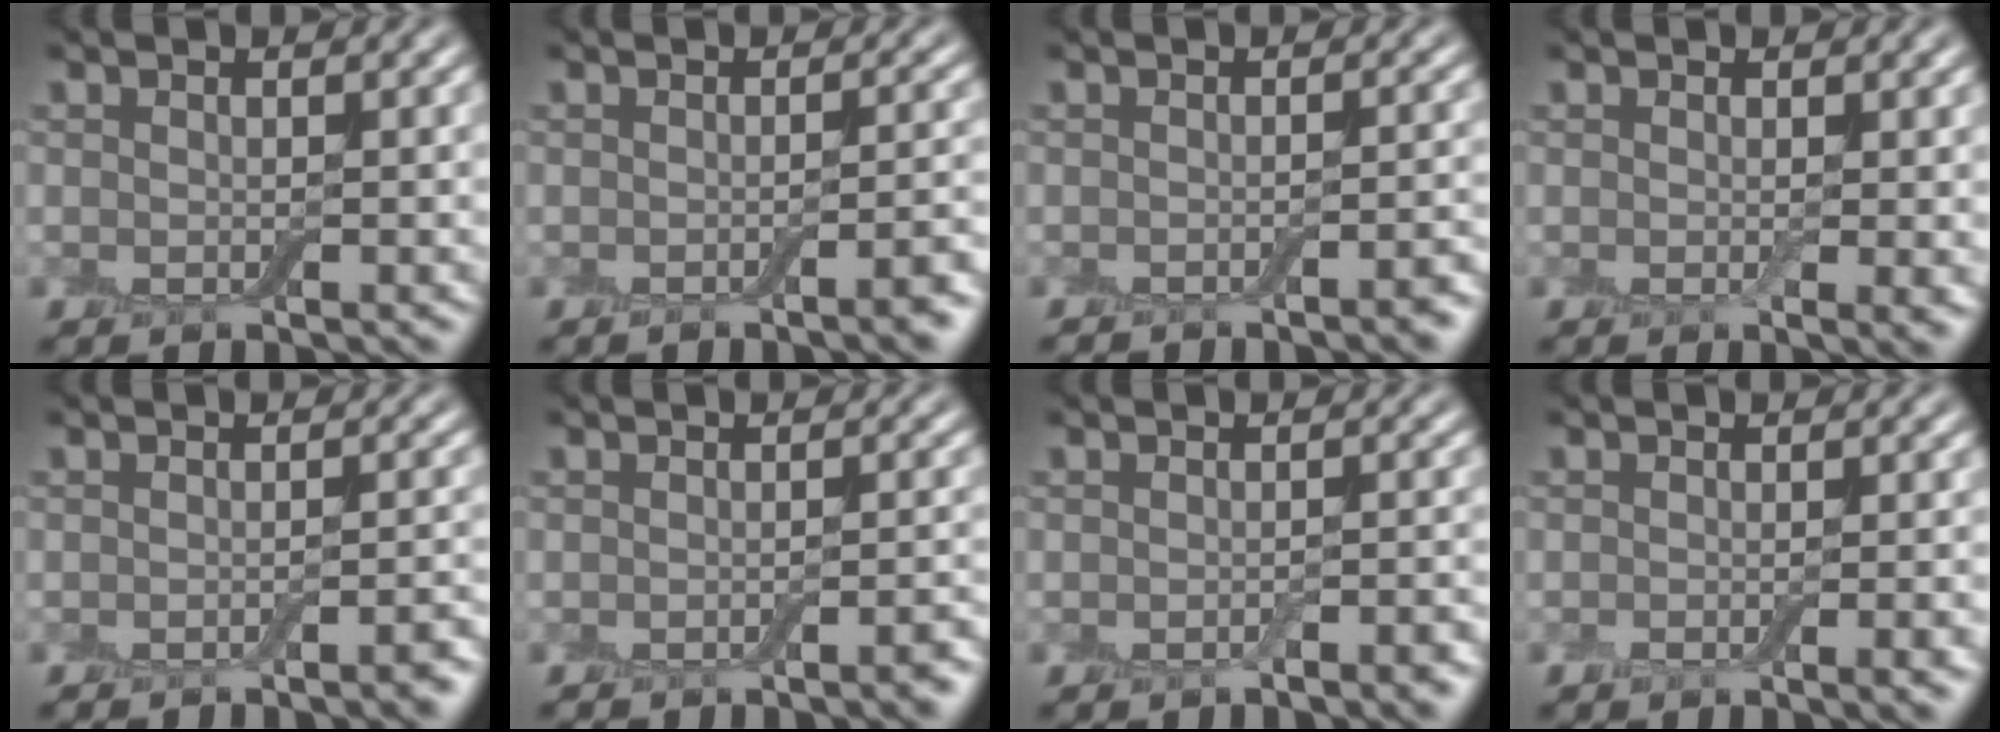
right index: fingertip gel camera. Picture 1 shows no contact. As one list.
[{"total": 2.5, "force": [-1.3, 0.5, 2.0], "torque": [-0.019, 0.003, -0.024]}, {"total": 2.1, "force": [-1.7, 0.4, 1.0], "torque": [-0.005, 0.001, -0.027]}, {"total": 1.4, "force": [0.2, 0.1, 1.4], "torque": [-0.017, -0.005, 0.001]}, {"total": 2.2, "force": [-1.7, 0.5, 1.4], "torque": [-0.007, 0.002, -0.025]}, {"total": 1.8, "force": [-1.4, 0.4, 1.0], "torque": [-0.006, 0.001, -0.021]}, {"total": 1.6, "force": [-1.0, 0.4, 1.2], "torque": [-0.016, -0.001, -0.014]}, {"total": 2.0, "force": [-1.0, 0.5, 1.7], "torque": [-0.021, 0.000, -0.015]}]